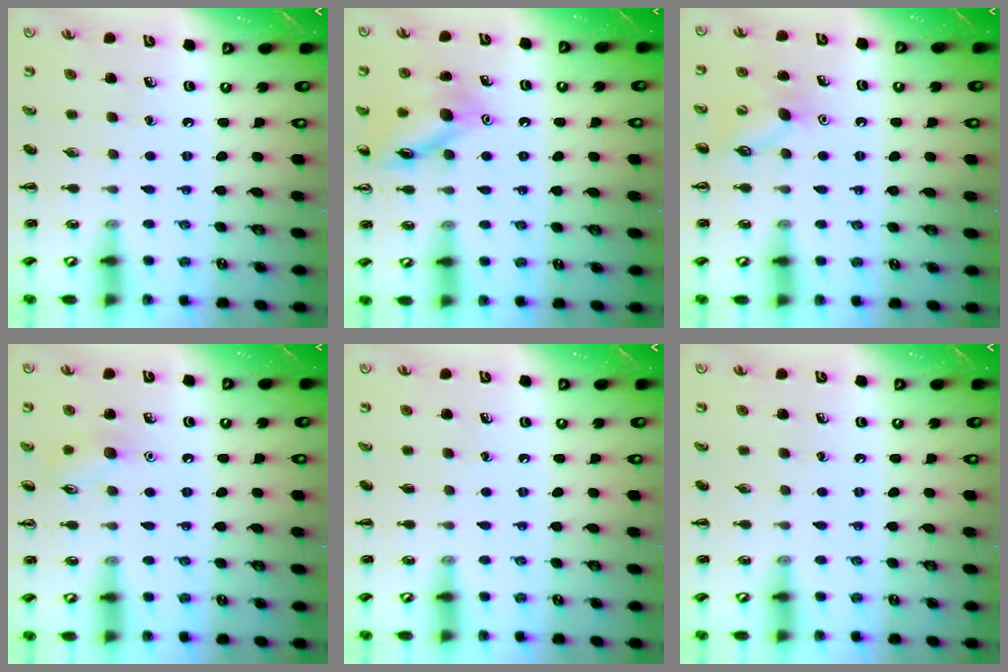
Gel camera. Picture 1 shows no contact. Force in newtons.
{"total": 12.0, "press": 11.9, "slide": 0.9}
{"total": 7.2, "press": 7.0, "slide": 1.6}
{"total": 6.5, "press": 6.3, "slide": 1.6}
{"total": 0.0}
{"total": 0.0}